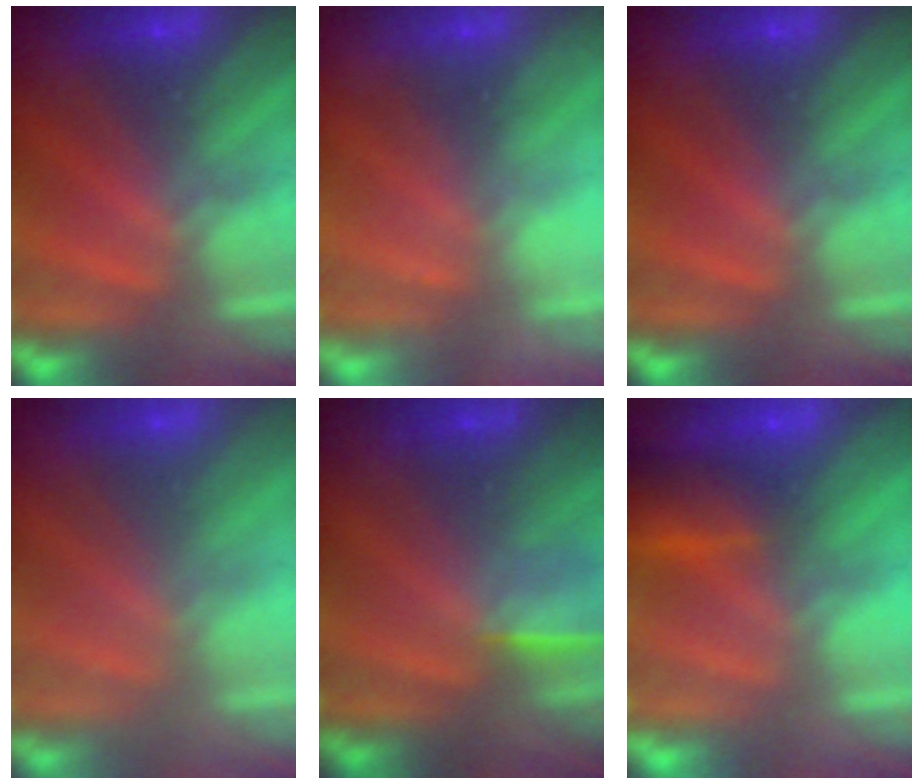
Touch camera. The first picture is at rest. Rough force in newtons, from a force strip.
{"total": 2.2}
{"total": 0.0}
{"total": 2.4}
{"total": 1.2}
{"total": 7.8}